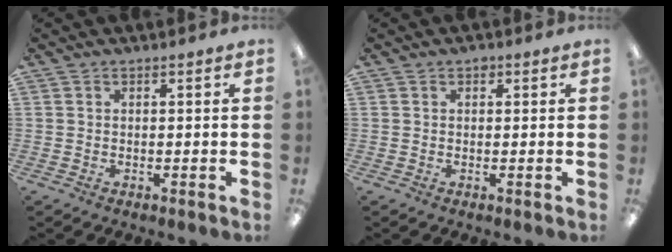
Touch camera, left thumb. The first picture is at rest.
{"total": 1.0, "force": [0.6, 0.8, 0.4], "torque": [0.000, 0.000, 0.008]}